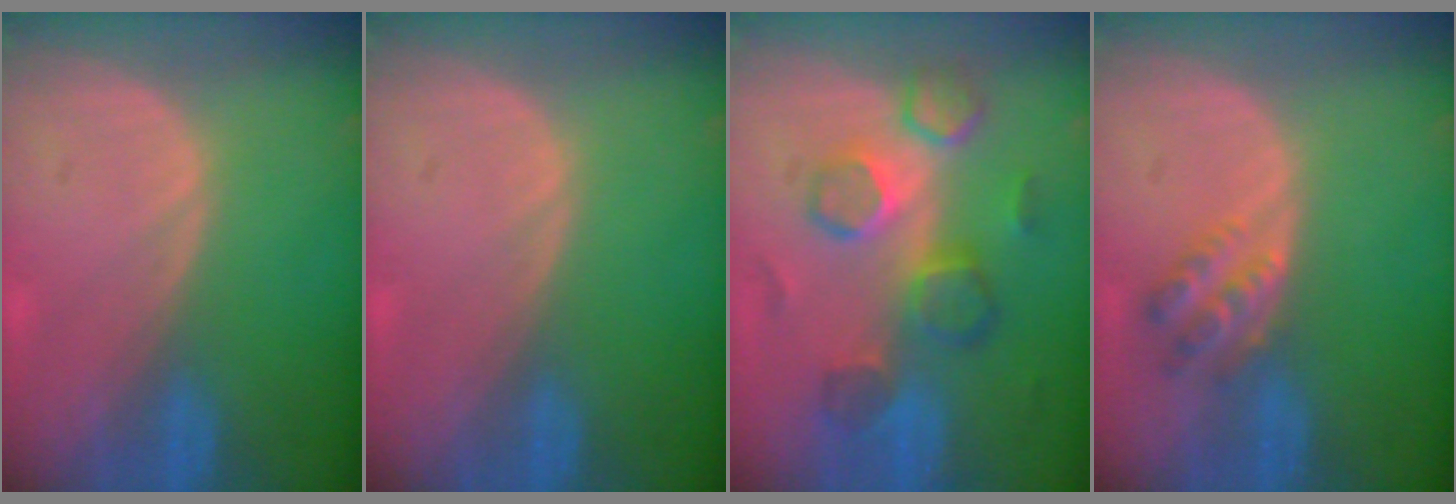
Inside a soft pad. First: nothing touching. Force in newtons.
{"total": 0.0}
{"total": 8.8, "press": 8.5, "slide": 2.3}
{"total": 4.6, "press": 3.9, "slide": 2.5}